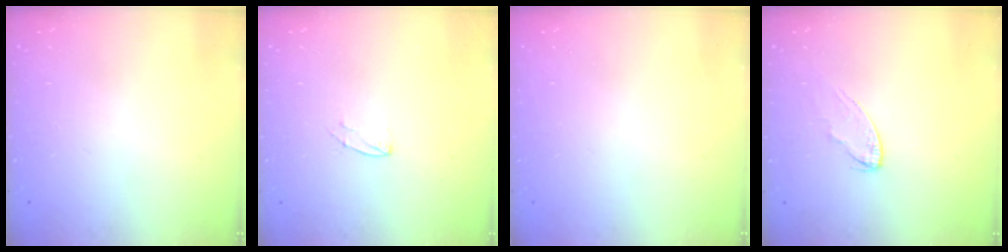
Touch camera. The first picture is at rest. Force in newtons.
{"total": 3.8, "press": 3.8, "slide": 0.4}
{"total": 0.0}
{"total": 4.3, "press": 4.2, "slide": 0.4}